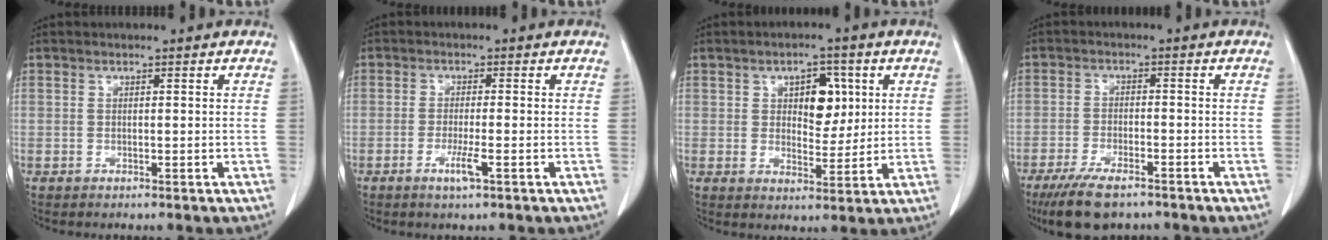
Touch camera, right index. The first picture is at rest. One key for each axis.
{"total": 3.2, "fx": -1.5, "fy": 0.0, "fz": 2.9, "tx": -0.056, "ty": -0.005, "tz": -0.028}
{"total": 5.4, "fx": 1.4, "fy": 3.3, "fz": 4.1, "tx": -0.053, "ty": 0.009, "tz": 0.025}
{"total": 8.5, "fx": -6.4, "fy": 2.4, "fz": 5.0, "tx": -0.094, "ty": -0.017, "tz": -0.108}